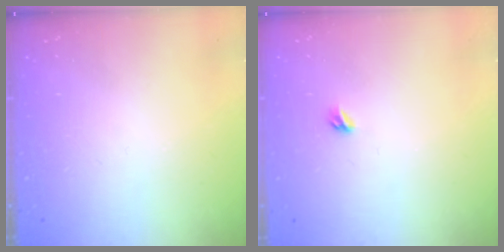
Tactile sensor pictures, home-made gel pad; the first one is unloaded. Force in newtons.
{"total": 3.4, "press": 3.3, "slide": 0.8}